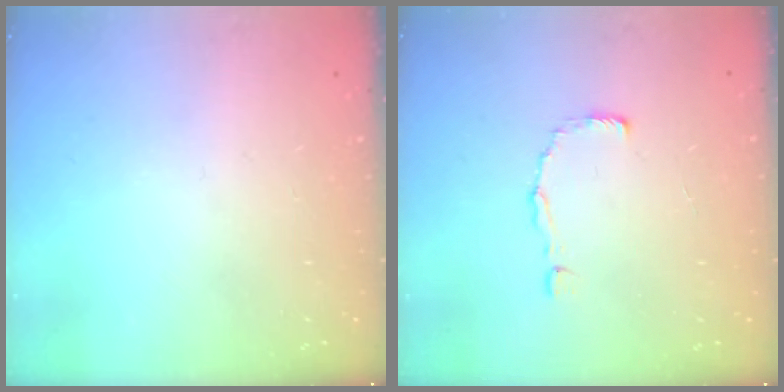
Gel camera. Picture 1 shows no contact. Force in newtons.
{"total": 2.0, "press": 2.0, "slide": 0.1}